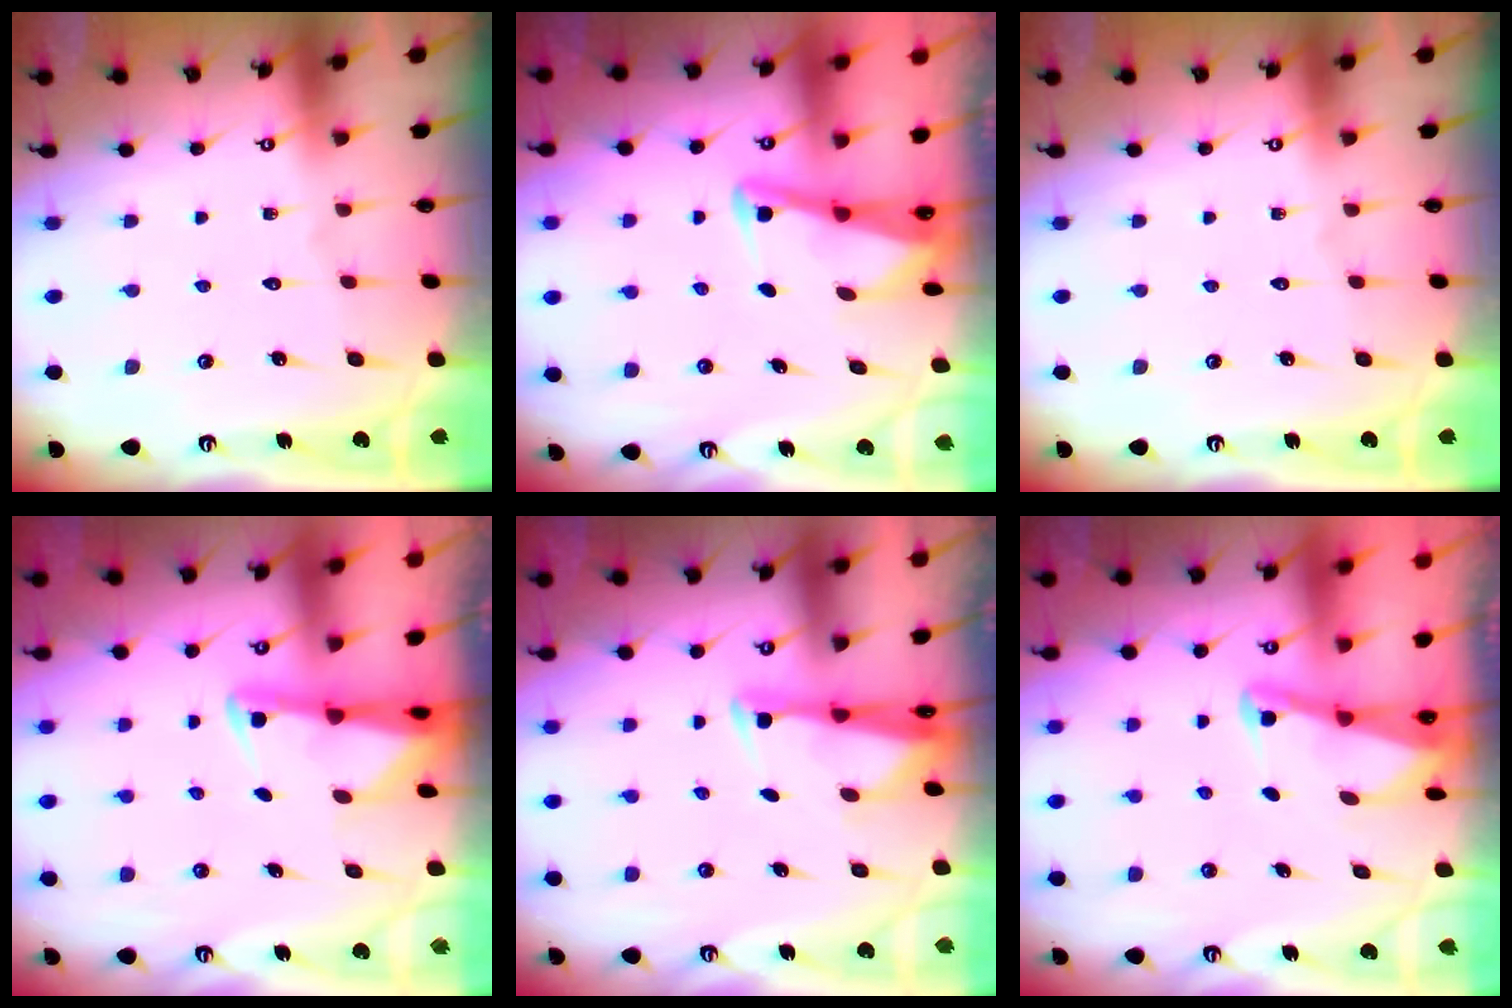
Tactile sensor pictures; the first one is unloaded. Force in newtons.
{"total": 2.8, "press": 2.8, "slide": 0.4}
{"total": 0.0}
{"total": 2.4, "press": 2.3, "slide": 0.5}
{"total": 2.7, "press": 2.6, "slide": 0.8}
{"total": 2.3, "press": 2.2, "slide": 0.4}